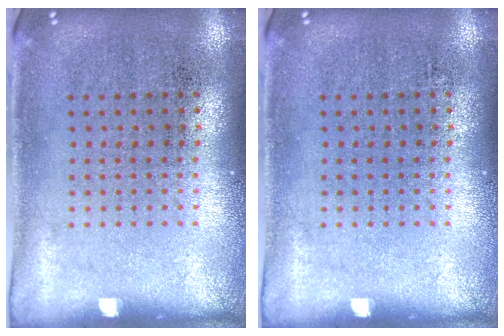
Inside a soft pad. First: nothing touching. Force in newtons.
{"total": 0.0}